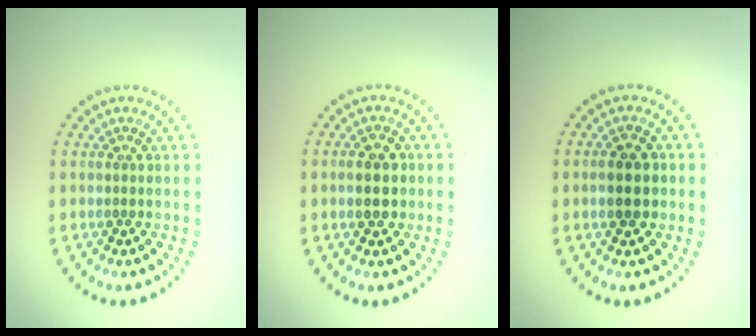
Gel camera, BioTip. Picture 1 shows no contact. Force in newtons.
{"total": 2.4, "press": 2.4, "slide": 0.2}
{"total": 2.6, "press": 2.6, "slide": 0.1}